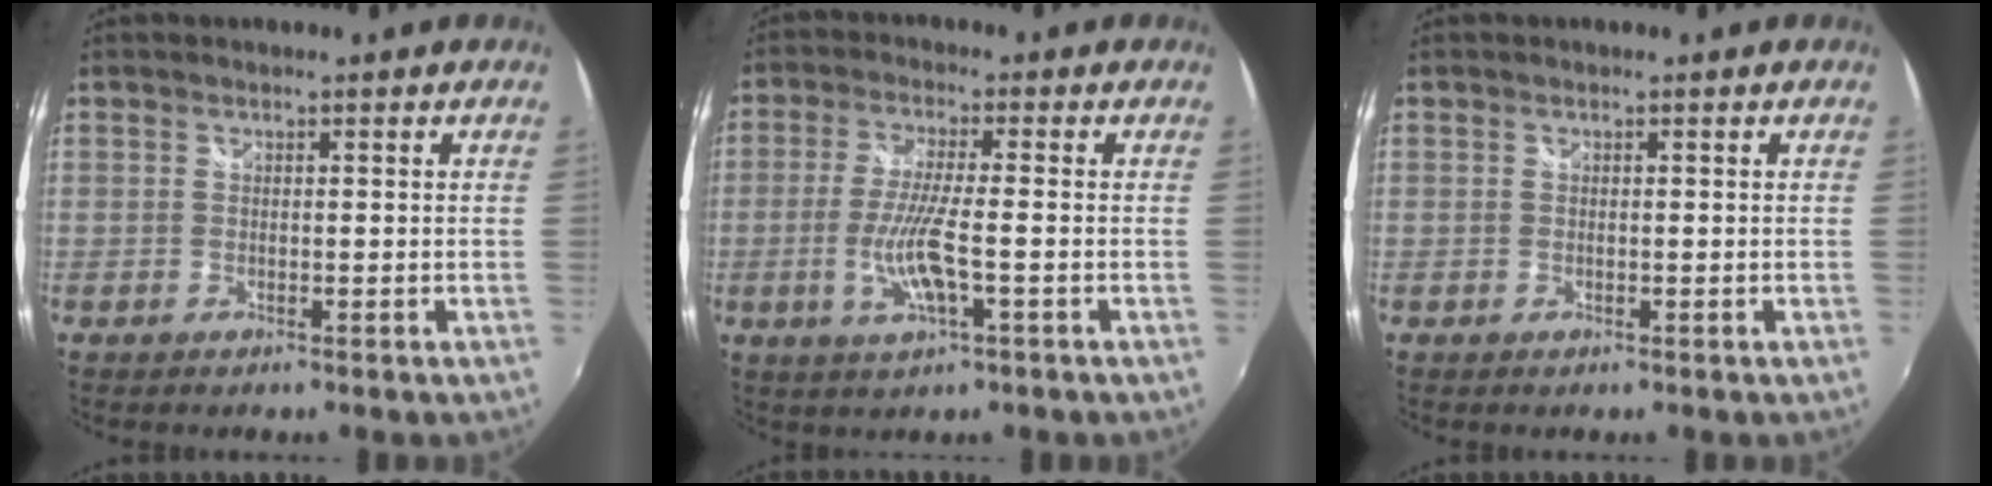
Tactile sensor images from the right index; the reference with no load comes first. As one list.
[{"total": 8.5, "force": [-2.3, 1.3, 8.1], "torque": [-0.166, -0.010, -0.044]}, {"total": 0.0}]